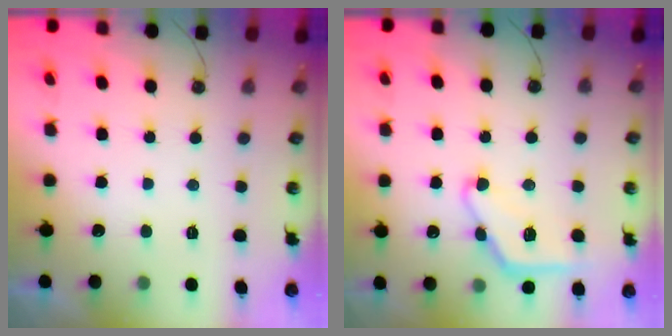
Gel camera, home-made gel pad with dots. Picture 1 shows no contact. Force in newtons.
{"total": 12.1, "press": 12.0, "slide": 0.6}